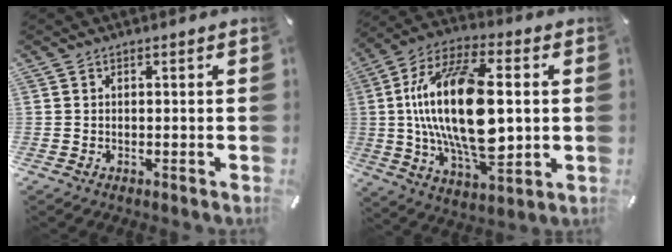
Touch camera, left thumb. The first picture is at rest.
{"total": 24.1, "force": [1.6, 11.7, 21.0], "torque": [-0.428, -0.013, 0.024]}